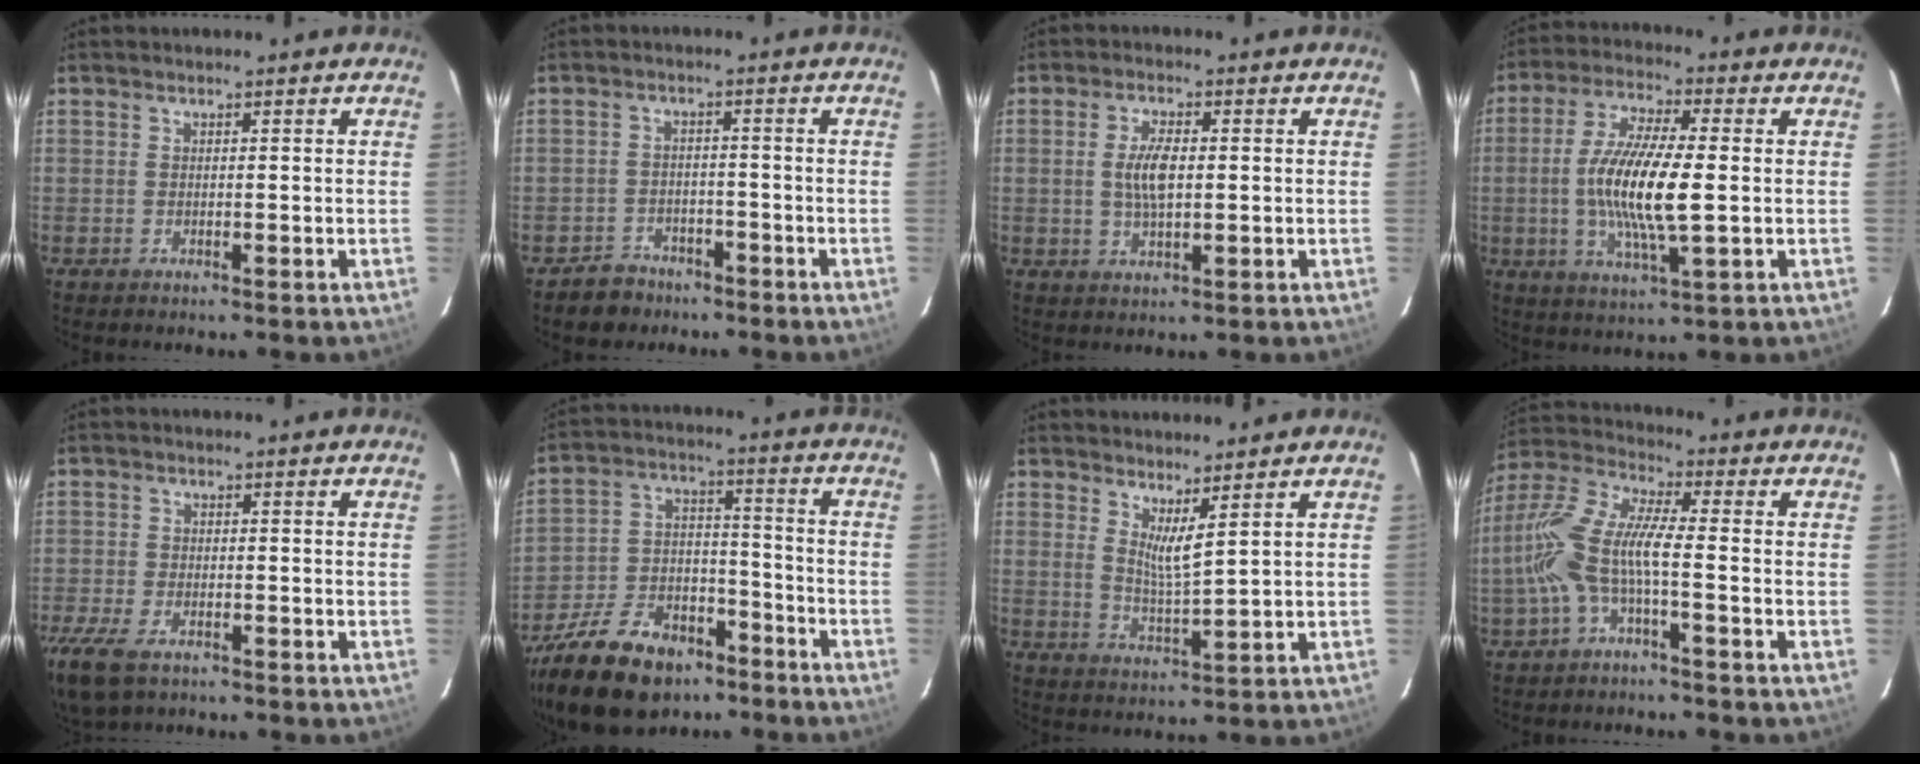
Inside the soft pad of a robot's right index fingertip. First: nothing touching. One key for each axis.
{"total": 5.4, "fx": -4.1, "fy": 3.6, "fz": 0.6, "tx": -0.028, "ty": 0.019, "tz": -0.060}
{"total": 5.6, "fx": 0.3, "fy": 2.3, "fz": 5.1, "tx": -0.099, "ty": 0.002, "tz": 0.006}
{"total": 13.8, "fx": -0.8, "fy": 2.9, "fz": 13.5, "tx": -0.267, "ty": -0.003, "tz": -0.017}
{"total": 10.3, "fx": -6.7, "fy": 4.9, "fz": 6.1, "tx": -0.161, "ty": -0.034, "tz": -0.126}
{"total": 22.1, "fx": -15.6, "fy": 11.4, "fz": 10.9, "tx": -0.244, "ty": 0.003, "tz": -0.252}
{"total": 4.7, "fx": 3.2, "fy": 0.0, "fz": 3.4, "tx": -0.061, "ty": -0.017, "tz": 0.053}
{"total": 10.5, "fx": -2.8, "fy": 1.8, "fz": 10.0, "tx": -0.217, "ty": 0.006, "tz": -0.055}